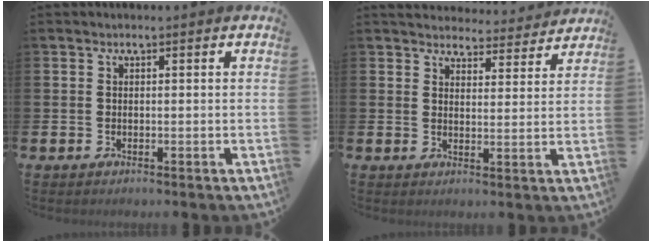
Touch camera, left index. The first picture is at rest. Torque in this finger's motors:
{"motor_torque": [0.92, -1.22, 0.22, -0.01]}